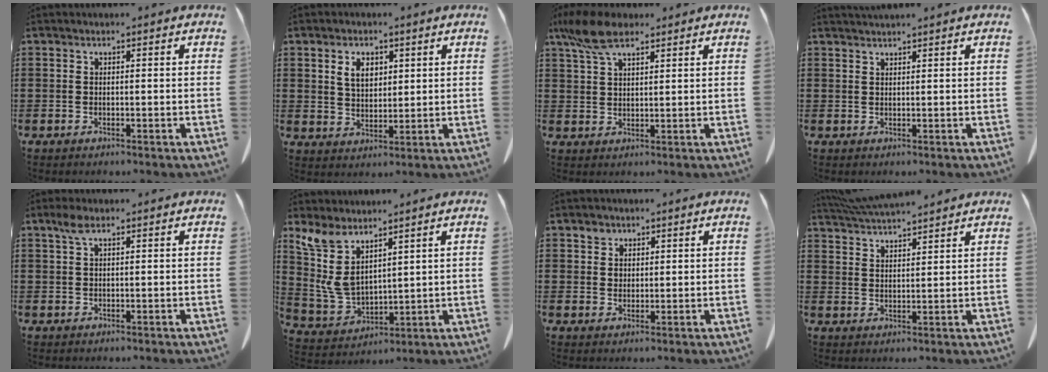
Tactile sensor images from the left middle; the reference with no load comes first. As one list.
[{"total": 4.2, "force": [2.2, 2.6, 2.5], "torque": [-0.050, 0.006, 0.038]}, {"total": 7.3, "force": [4.9, 2.7, 4.8], "torque": [-0.111, -0.003, 0.092]}, {"total": 1.2, "force": [1.2, 0.0, 0.3], "torque": [-0.008, 0.000, 0.023]}, {"total": 2.3, "force": [1.2, 0.9, 1.7], "torque": [-0.040, 0.003, 0.022]}, {"total": 7.6, "force": [4.2, 4.2, 4.8], "torque": [-0.138, -0.019, 0.076]}, {"total": 2.3, "force": [1.4, 1.8, 0.3], "torque": [-0.005, 0.002, 0.025]}, {"total": 5.6, "force": [5.3, 0.4, 1.6], "torque": [-0.049, -0.019, 0.099]}]